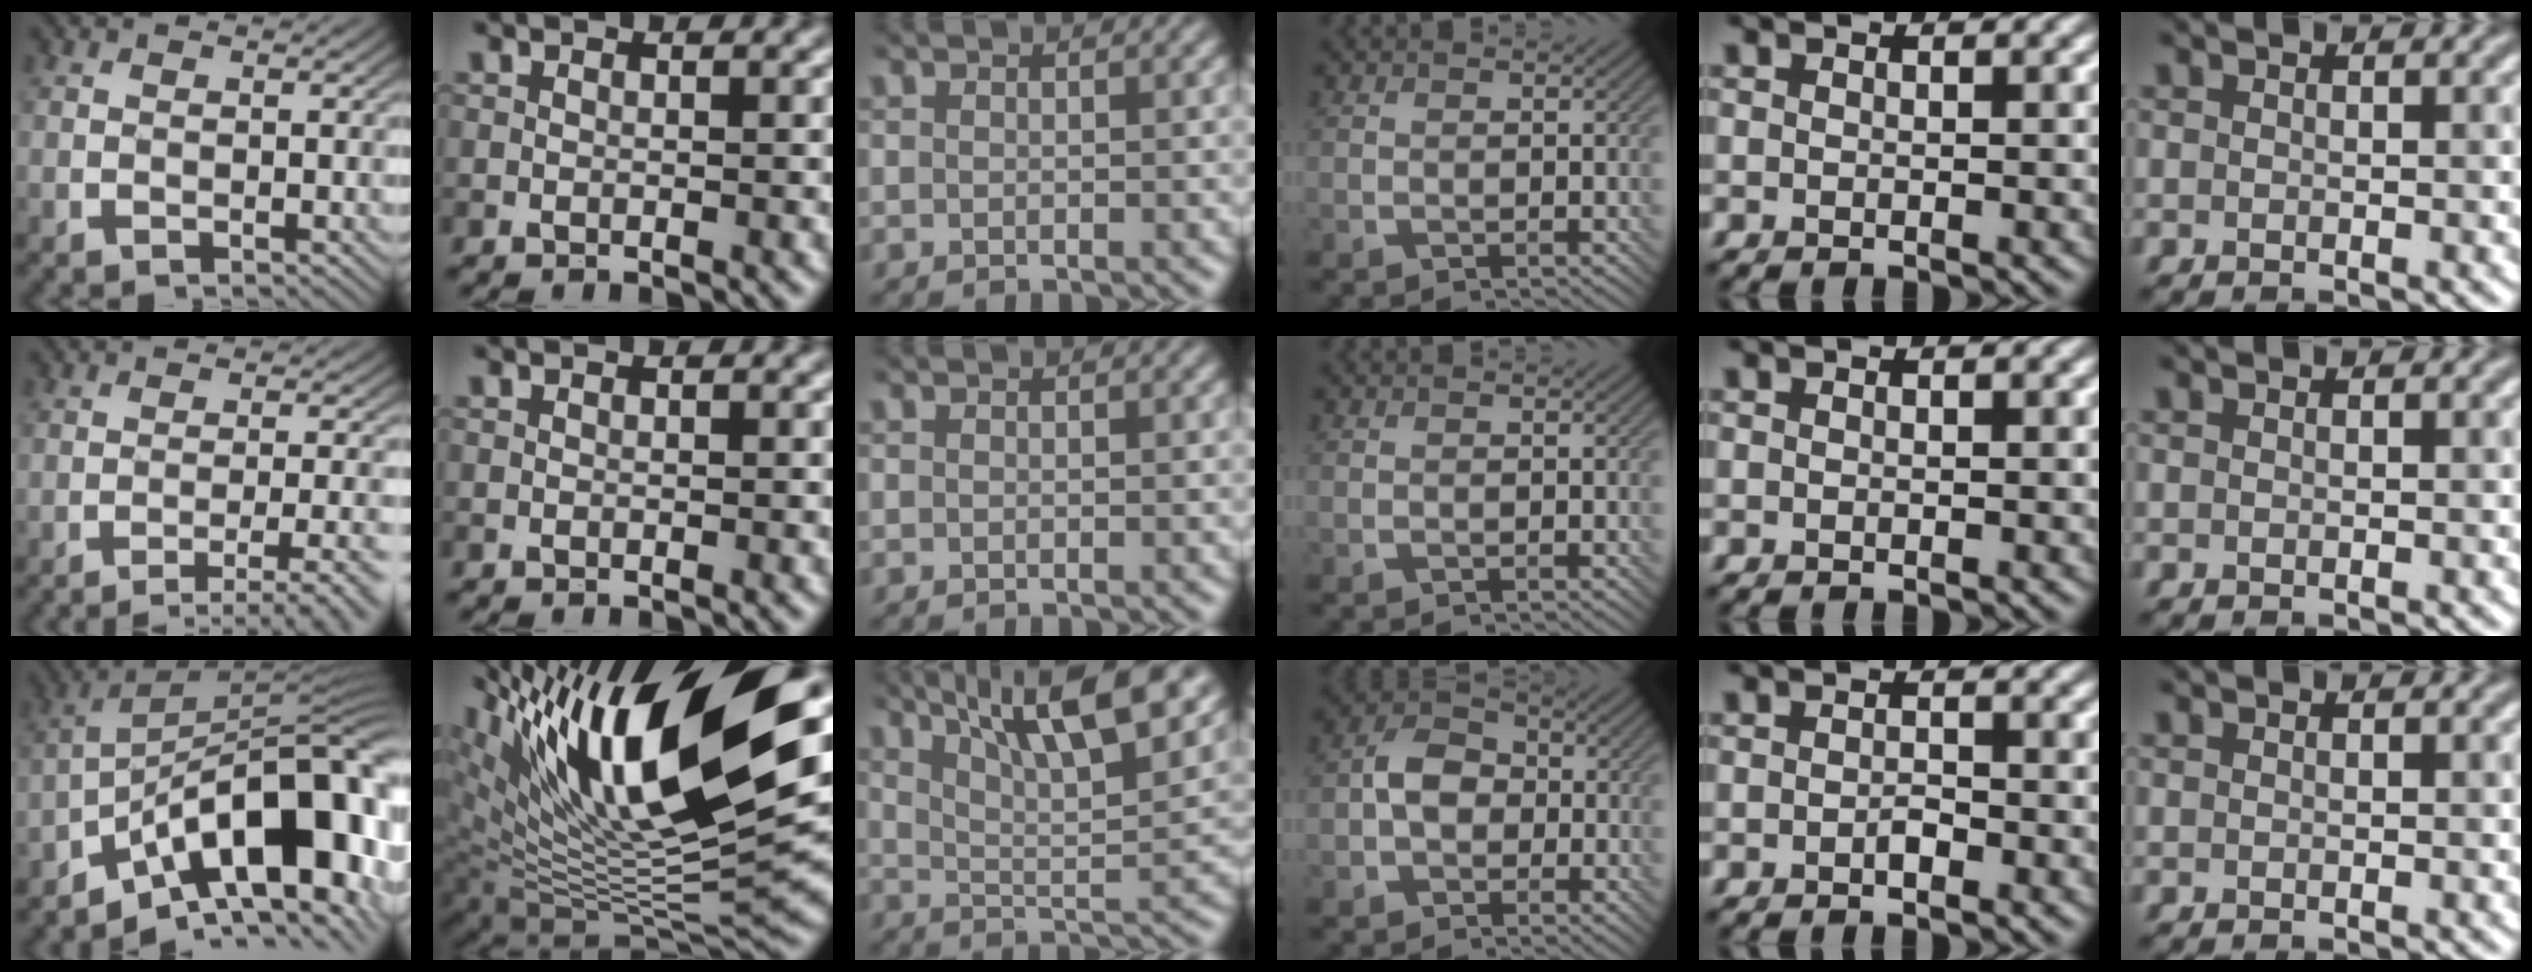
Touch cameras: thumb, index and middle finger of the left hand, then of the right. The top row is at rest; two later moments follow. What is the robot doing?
{"motion": "screw", "object": "bottle cap"}